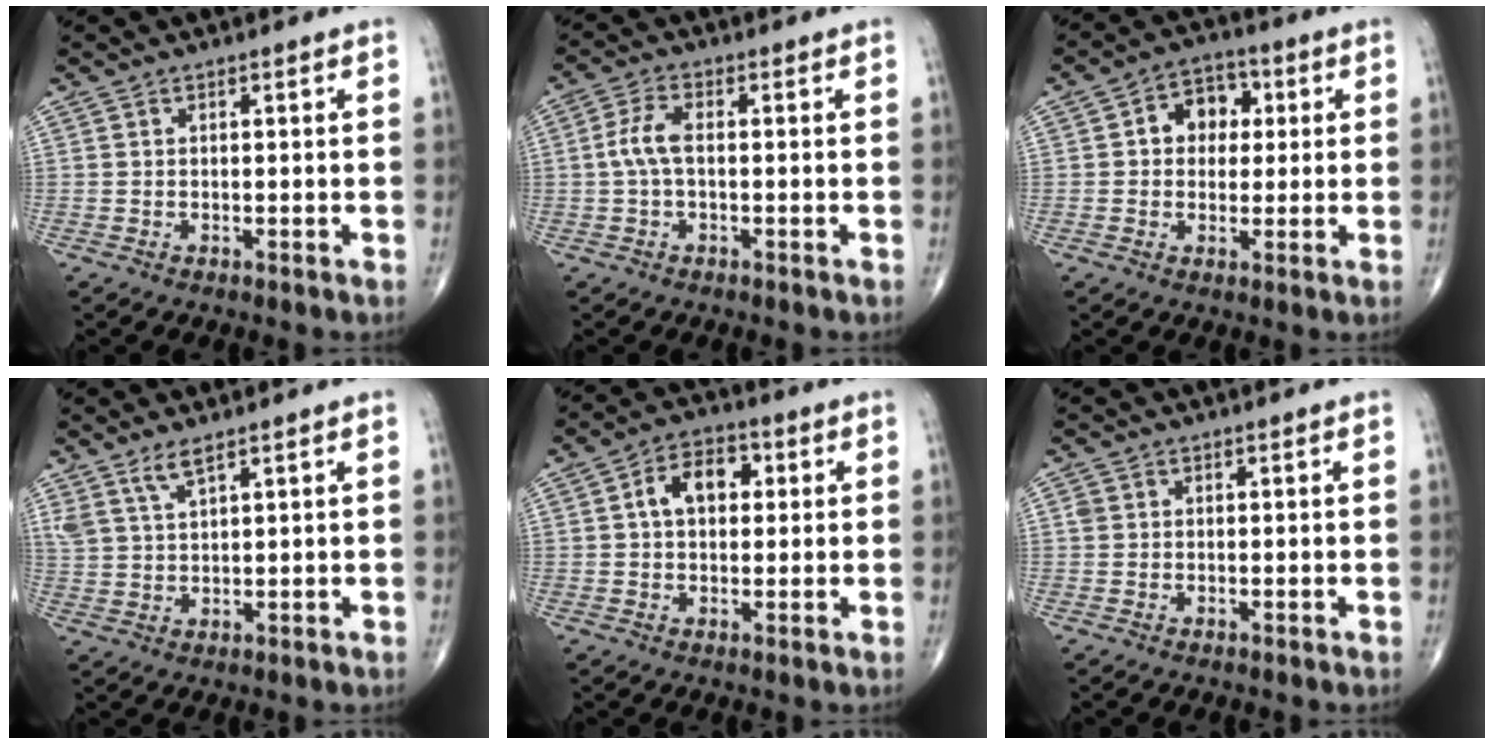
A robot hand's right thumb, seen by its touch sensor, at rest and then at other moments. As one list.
[{"total": 4.7, "force": [-0.2, 2.1, 4.2], "torque": [-0.100, 0.012, -0.007]}, {"total": 7.9, "force": [1.5, 6.2, 4.8], "torque": [-0.032, 0.013, 0.016]}, {"total": 3.9, "force": [3.0, 0.9, 2.4], "torque": [-0.053, -0.014, 0.065]}, {"total": 8.0, "force": [1.5, 5.3, 5.7], "torque": [-0.077, 0.017, 0.018]}, {"total": 1.1, "force": [0.2, 1.0, 0.4], "torque": [-0.002, 0.002, 0.003]}]